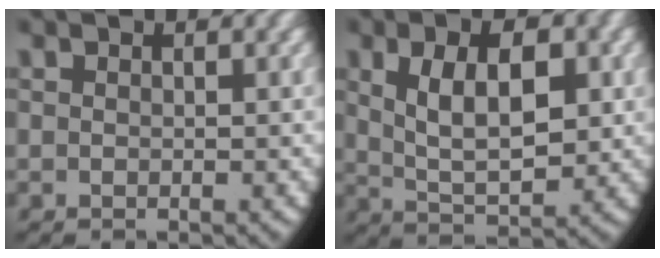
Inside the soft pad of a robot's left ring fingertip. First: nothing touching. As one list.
[{"total": 7.5, "force": [0.6, 4.2, 6.2], "torque": [-0.105, -0.020, 0.023]}]